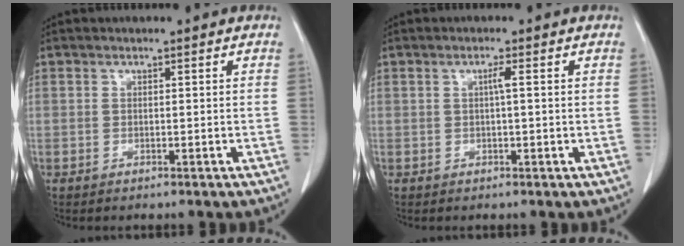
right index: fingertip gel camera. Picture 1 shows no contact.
{"total": 1.4, "force": [0.2, -0.1, 1.4], "torque": [-0.024, 0.002, 0.004]}